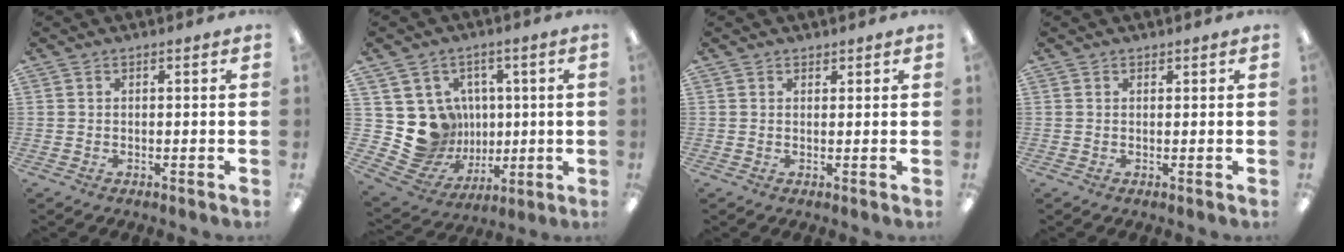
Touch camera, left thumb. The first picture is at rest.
{"total": 13.5, "force": [1.6, 13.1, 2.7], "torque": [-0.063, -0.019, 0.057]}
{"total": 1.2, "force": [1.1, 0.6, 0.0], "torque": [0.001, -0.001, 0.021]}
{"total": 0.7, "force": [0.6, 0.3, 0.0], "torque": [0.000, 0.000, 0.011]}